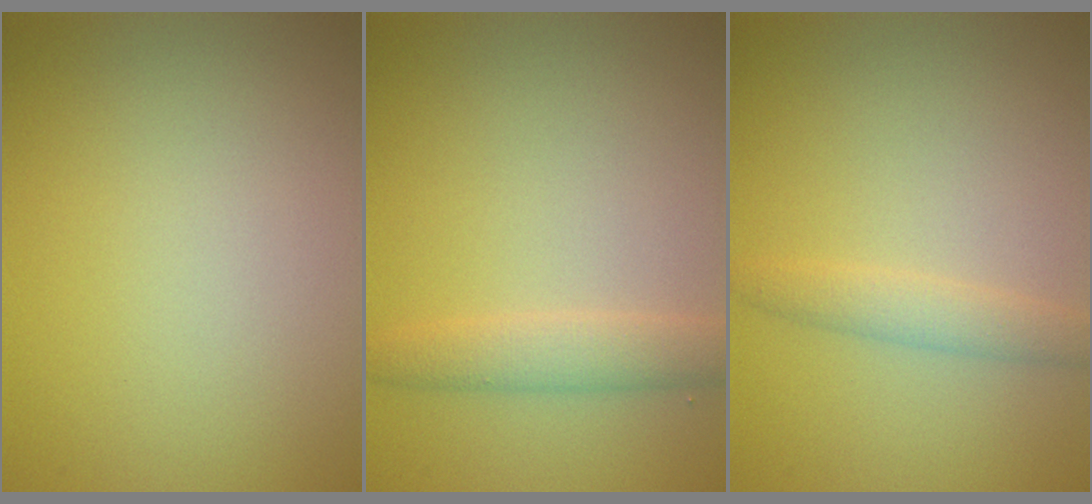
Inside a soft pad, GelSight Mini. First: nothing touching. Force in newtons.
{"total": 2.4, "press": 2.4, "slide": 0.1}
{"total": 1.9, "press": 1.9, "slide": 0.1}